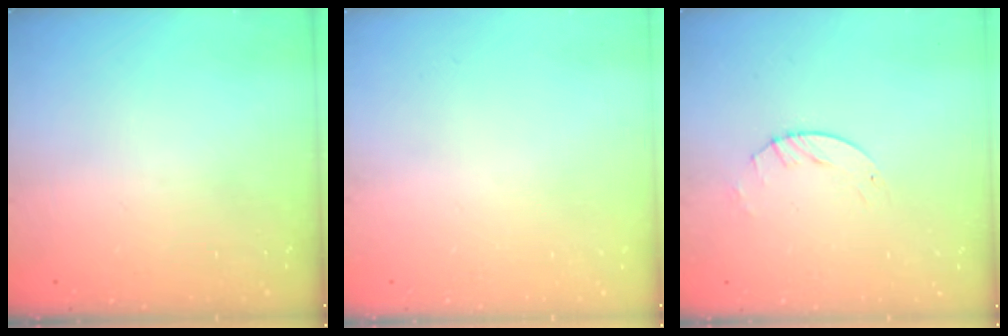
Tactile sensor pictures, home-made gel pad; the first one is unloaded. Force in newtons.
{"total": 0.0}
{"total": 2.6, "press": 2.6, "slide": 0.3}